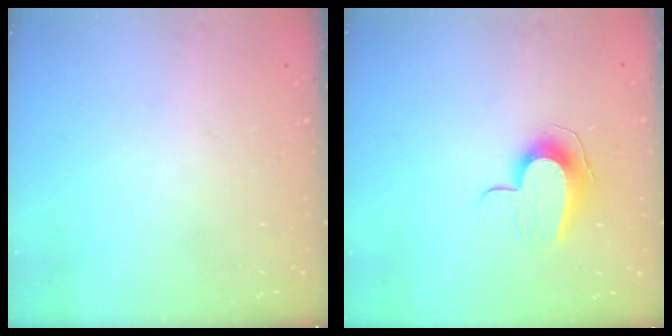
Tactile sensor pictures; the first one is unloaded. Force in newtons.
{"total": 9.6, "press": 9.6, "slide": 0.5}